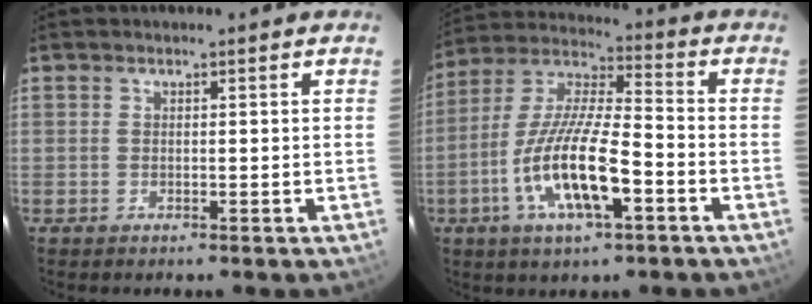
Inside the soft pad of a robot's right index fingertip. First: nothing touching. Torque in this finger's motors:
{"motor_torque": [1.19, -0.95, 1.05, 0.21]}